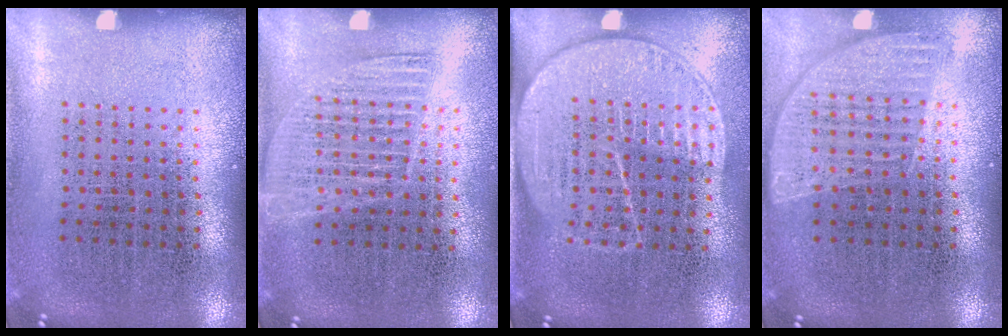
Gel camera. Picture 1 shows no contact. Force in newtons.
{"total": 1.3, "press": 1.1, "slide": 0.6}
{"total": 1.8, "press": 1.5, "slide": 1.0}
{"total": 0.9, "press": 0.9, "slide": 0.2}